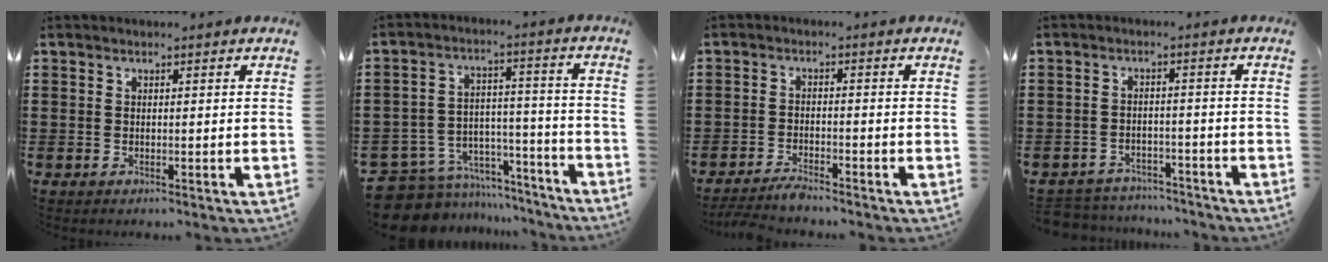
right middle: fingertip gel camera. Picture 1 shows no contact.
{"total": 7.9, "force": [-7.1, 3.4, 1.2], "torque": [-0.043, 0.007, -0.139]}
{"total": 2.5, "force": [-2.4, 0.0, 0.7], "torque": [-0.022, -0.001, -0.050]}
{"total": 3.6, "force": [-3.6, 0.5, -0.1], "torque": [-0.006, -0.001, -0.076]}